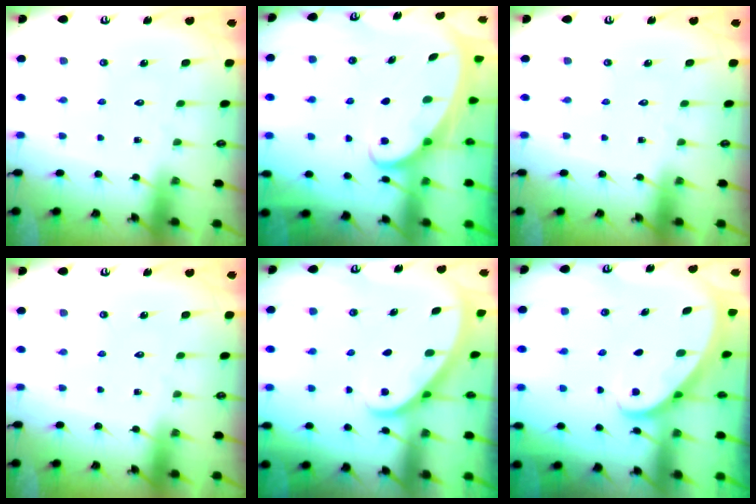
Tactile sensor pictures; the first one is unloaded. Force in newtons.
{"total": 2.7, "press": 2.7, "slide": 0.3}
{"total": 0.0}
{"total": 0.0}
{"total": 2.3, "press": 2.3, "slide": 0.2}
{"total": 2.5, "press": 2.5, "slide": 0.3}